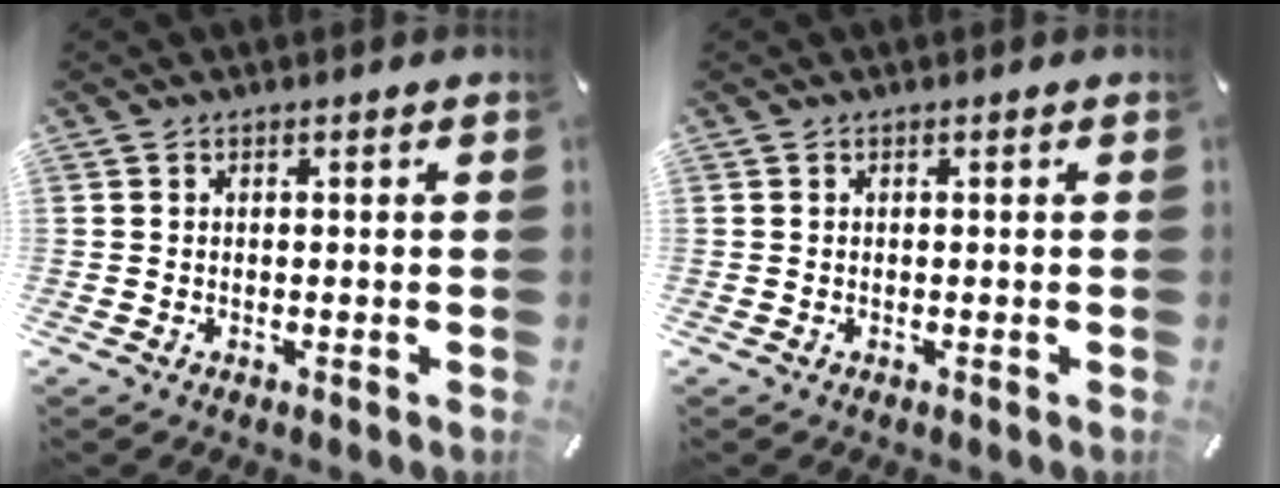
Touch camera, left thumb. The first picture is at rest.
{"total": 0.0}